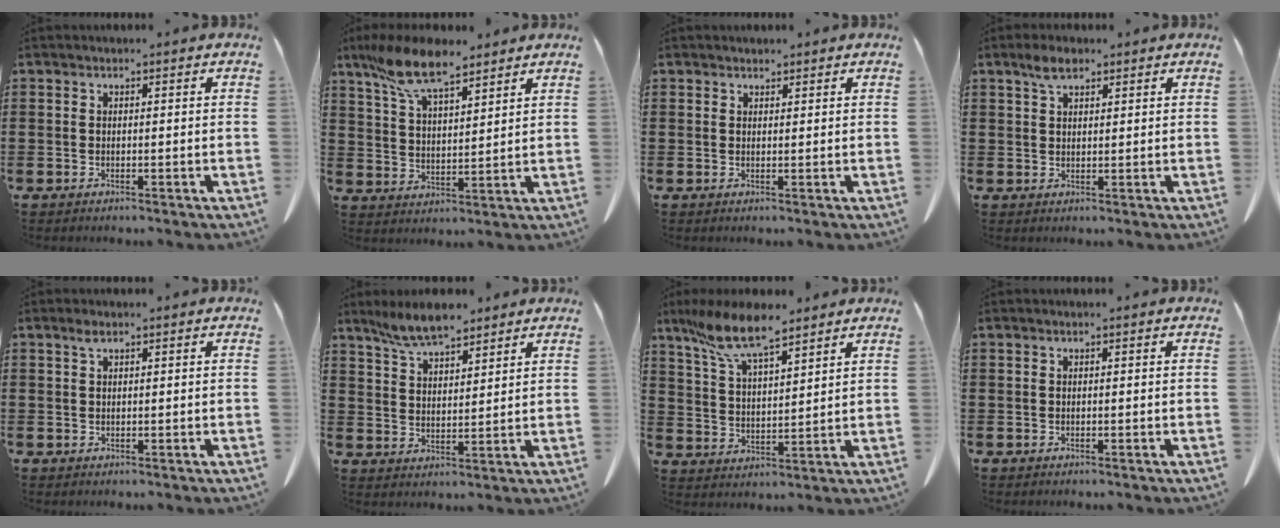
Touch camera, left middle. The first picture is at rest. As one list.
[{"total": 10.1, "force": [7.7, 2.9, 5.9], "torque": [-0.133, -0.013, 0.144]}, {"total": 1.4, "force": [1.3, 0.5, 0.1], "torque": [-0.005, 0.000, 0.027]}, {"total": 3.2, "force": [2.2, 1.3, 1.9], "torque": [-0.033, 0.000, 0.039]}, {"total": 0.9, "force": [0.6, 0.4, 0.6], "torque": [-0.015, 0.001, 0.012]}, {"total": 6.5, "force": [5.7, 1.6, 2.8], "torque": [-0.072, -0.012, 0.107]}, {"total": 9.5, "force": [7.4, 2.2, 5.6], "torque": [-0.127, -0.019, 0.137]}, {"total": 0.0}]